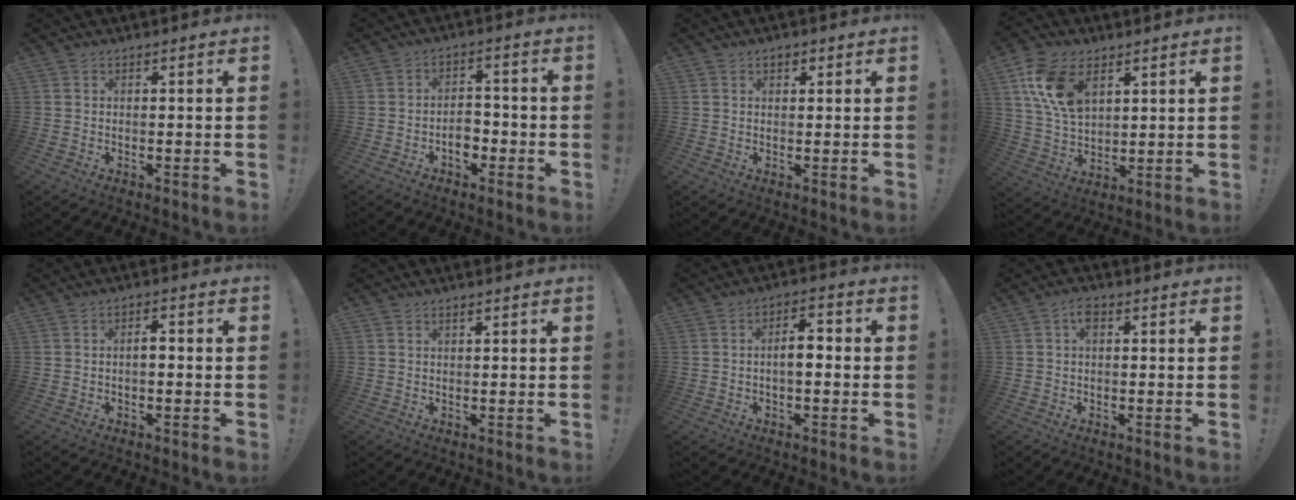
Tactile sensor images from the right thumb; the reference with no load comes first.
{"total": 5.9, "force": [-2.2, 4.1, 3.7], "torque": [-0.055, 0.007, -0.040]}
{"total": 1.7, "force": [0.9, 1.0, 1.0], "torque": [-0.009, -0.003, 0.013]}
{"total": 14.5, "force": [6.7, 9.1, 9.2], "torque": [-0.184, -0.011, 0.130]}
{"total": 2.6, "force": [-0.9, 1.0, 2.3], "torque": [-0.042, 0.009, -0.019]}
{"total": 0.7, "force": [0.5, 0.2, 0.5], "torque": [-0.014, 0.002, 0.010]}
{"total": 6.5, "force": [-0.9, 3.1, 5.6], "torque": [-0.091, 0.015, -0.018]}
{"total": 3.1, "force": [0.8, 1.8, 2.5], "torque": [-0.047, 0.007, 0.012]}